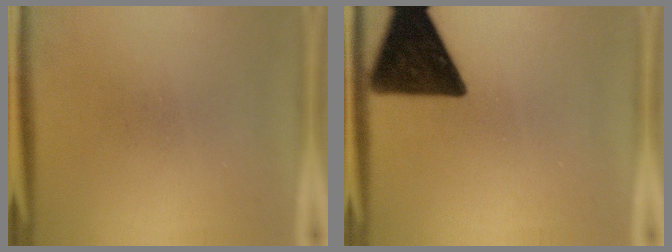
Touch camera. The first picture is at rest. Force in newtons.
{"total": 15.3}